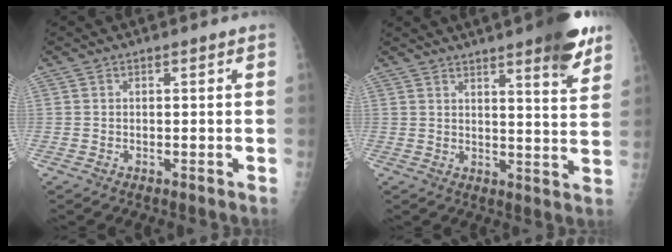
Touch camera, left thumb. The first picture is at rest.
{"total": 12.7, "force": [8.4, 2.1, 9.3], "torque": [-0.104, -0.039, 0.105]}